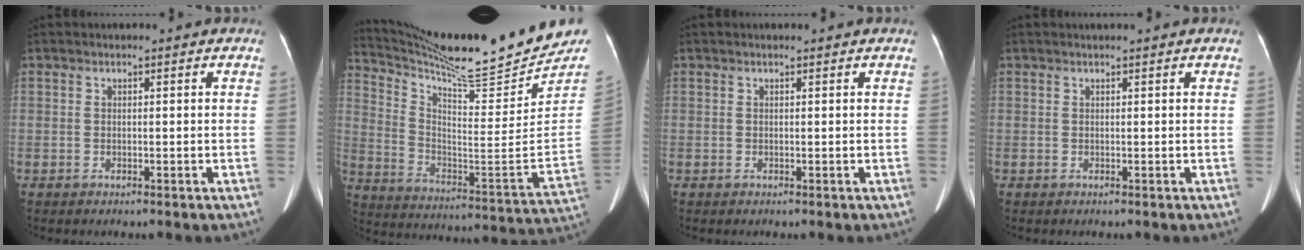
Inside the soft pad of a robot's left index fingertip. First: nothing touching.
{"total": 23.6, "force": [21.8, 0.9, 9.1], "torque": [-0.164, -0.088, 0.323]}
{"total": 0.0}
{"total": 1.0, "force": [0.9, -0.2, 0.4], "torque": [-0.008, 0.014, 0.020]}